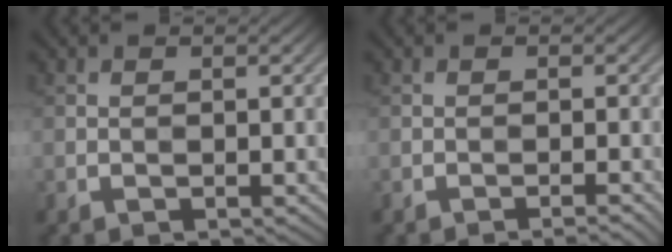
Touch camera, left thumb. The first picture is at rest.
{"total": 1.1, "force": [-0.8, 0.1, 0.8], "torque": [-0.002, 0.005, -0.016]}